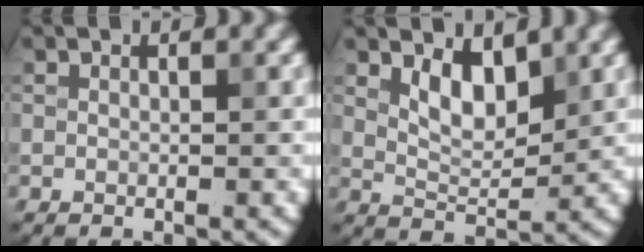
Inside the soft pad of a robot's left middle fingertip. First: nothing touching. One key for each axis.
{"total": 3.4, "fx": 1.7, "fy": 1.5, "fz": 2.5, "tx": -0.045, "ty": -0.006, "tz": 0.033}